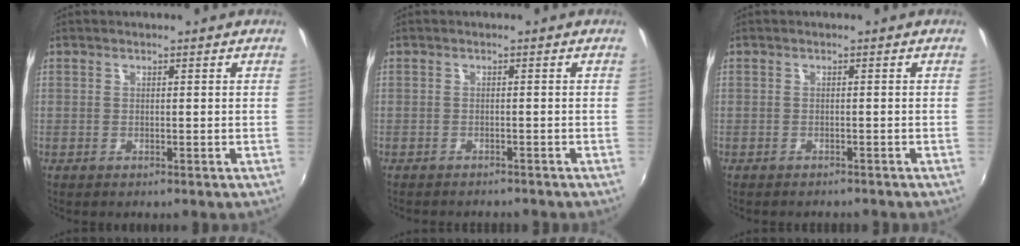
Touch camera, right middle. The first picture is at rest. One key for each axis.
{"total": 3.4, "fx": -3.1, "fy": 0.8, "fz": 1.0, "tx": -0.027, "ty": -0.010, "tz": -0.045}
{"total": 2.2, "fx": -2.1, "fy": 0.6, "fz": 0.7, "tx": -0.018, "ty": -0.011, "tz": -0.028}